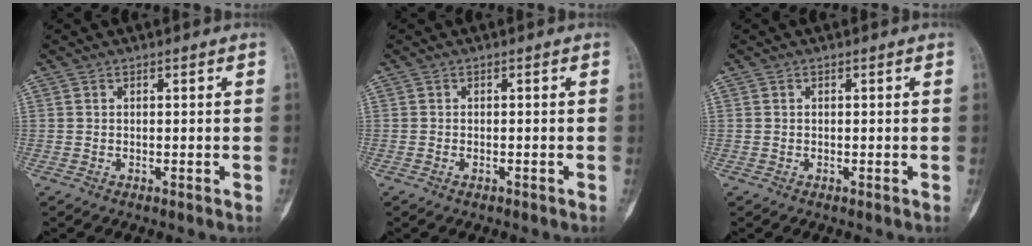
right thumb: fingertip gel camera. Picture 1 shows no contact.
{"total": 0.5, "force": [-0.3, 0.4, 0.2], "torque": [-0.009, 0.007, -0.004]}
{"total": 0.0}